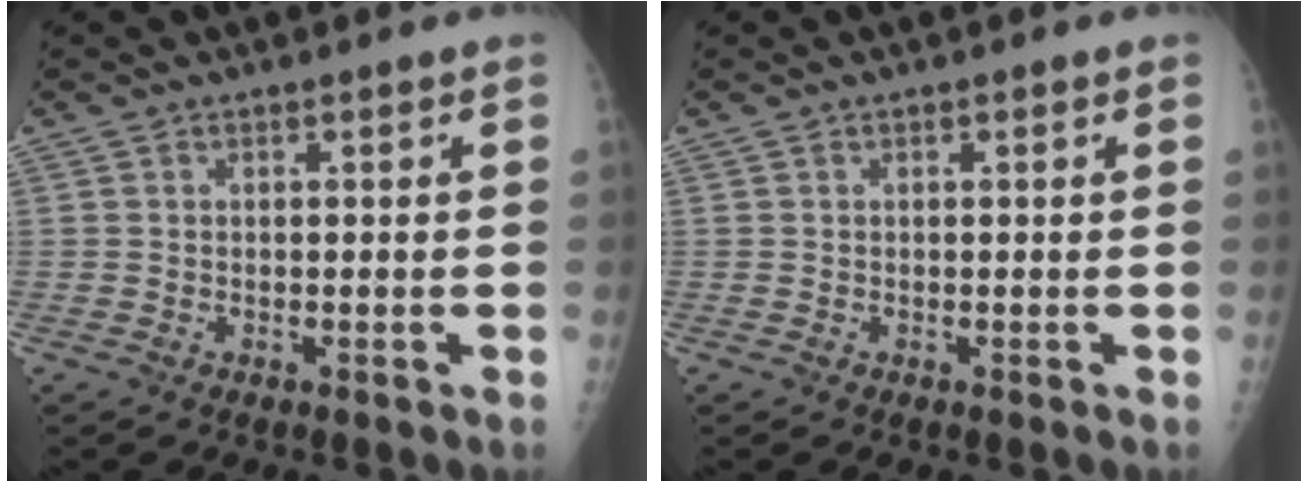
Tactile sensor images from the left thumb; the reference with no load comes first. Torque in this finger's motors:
{"motor_torque": [-0.04, 0.08, 0.15, 0.08, 0.00]}